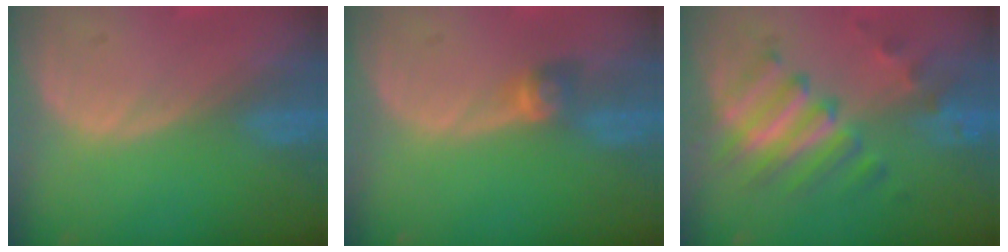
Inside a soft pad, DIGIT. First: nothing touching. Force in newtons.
{"total": 2.6, "press": 2.4, "slide": 1.0}
{"total": 7.7, "press": 7.7, "slide": 0.9}